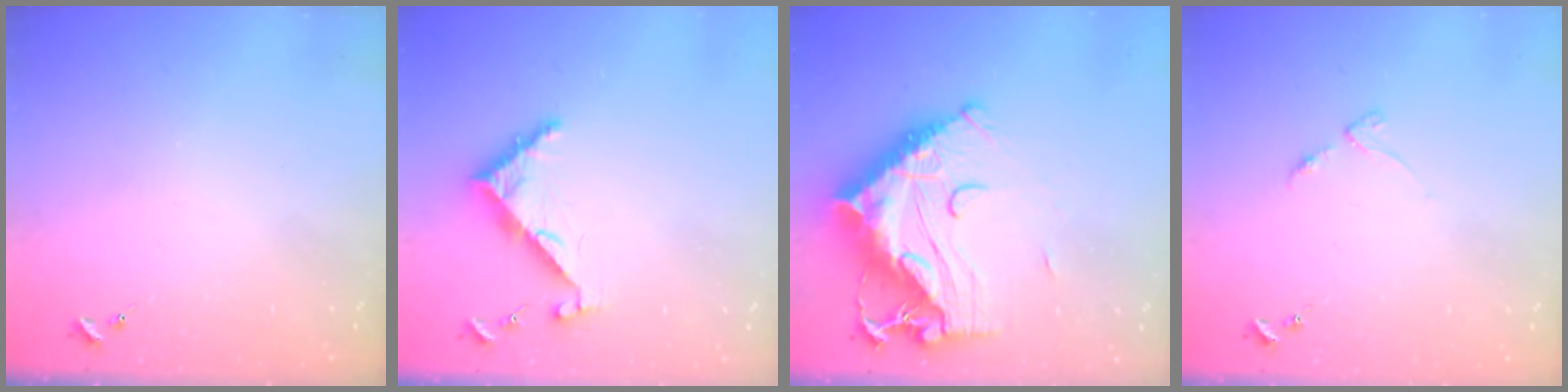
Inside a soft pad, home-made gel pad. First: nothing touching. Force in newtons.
{"total": 6.3, "press": 6.3, "slide": 0.5}
{"total": 22.9, "press": 22.7, "slide": 2.4}
{"total": 3.5, "press": 3.5, "slide": 0.4}